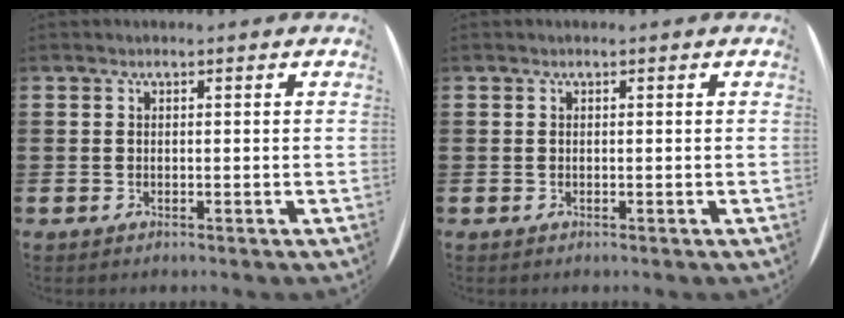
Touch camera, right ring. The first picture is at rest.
{"total": 0.0}